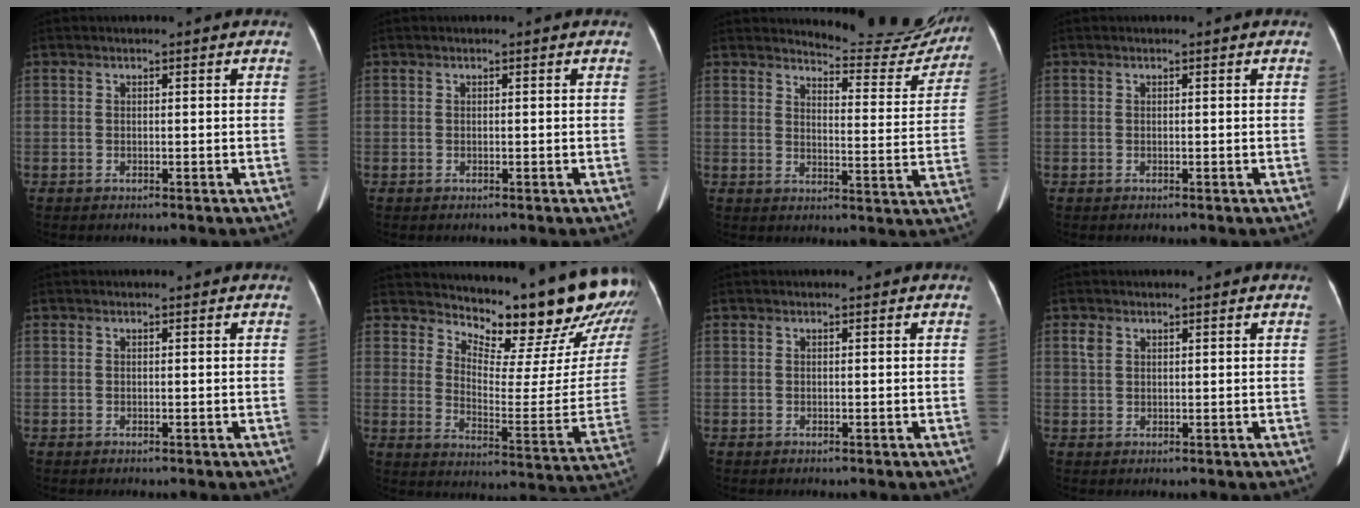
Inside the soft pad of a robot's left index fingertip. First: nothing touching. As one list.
[{"total": 0.0}, {"total": 13.1, "force": [12.8, 2.0, 1.8], "torque": [-0.008, -0.078, 0.137]}, {"total": 0.0}, {"total": 0.0}, {"total": 21.3, "force": [19.7, 3.2, 7.3], "torque": [-0.100, -0.135, 0.235]}, {"total": 0.0}, {"total": 1.5, "force": [0.9, 0.9, 0.8], "torque": [-0.023, -0.004, 0.018]}]